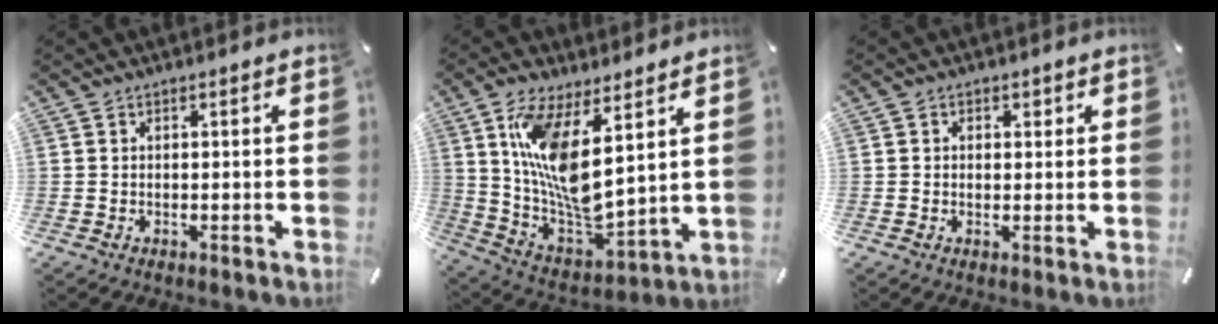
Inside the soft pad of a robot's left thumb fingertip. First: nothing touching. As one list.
[{"total": 14.5, "force": [7.2, 5.4, 11.4], "torque": [-0.238, -0.062, 0.128]}, {"total": 1.7, "force": [0.3, 1.6, 0.7], "torque": [0.000, 0.001, -0.003]}]